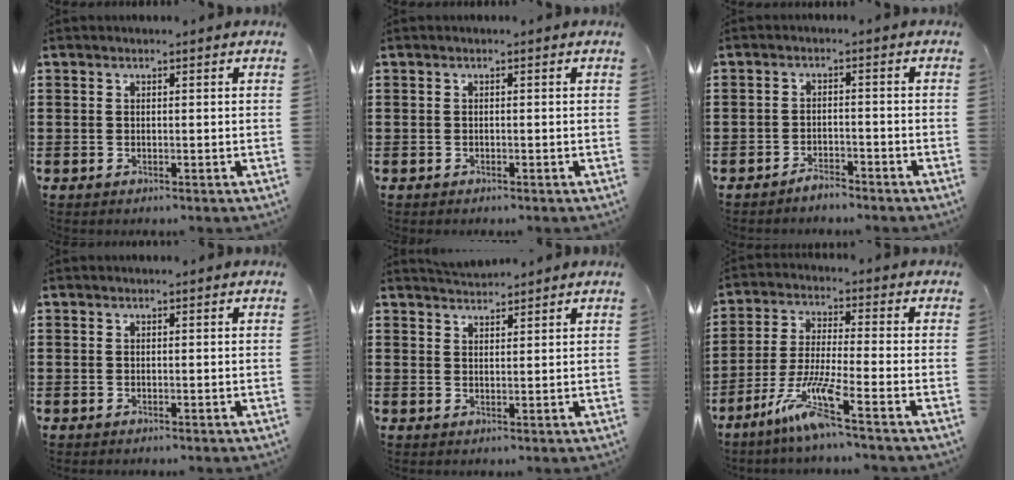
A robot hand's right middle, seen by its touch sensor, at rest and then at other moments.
{"total": 0.0}
{"total": 2.4, "force": [-2.3, 0.4, 0.4], "torque": [-0.013, 0.002, -0.047]}
{"total": 0.0}
{"total": 2.5, "force": [2.5, 0.4, 0.1], "torque": [0.000, -0.004, 0.046]}
{"total": 8.6, "force": [-5.7, 0.2, 6.4], "torque": [-0.143, -0.014, -0.116]}